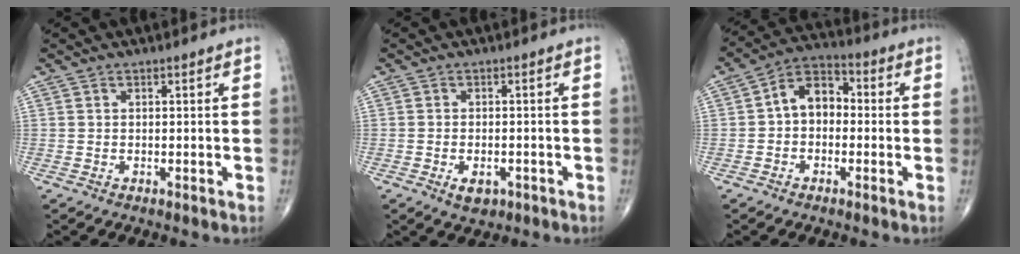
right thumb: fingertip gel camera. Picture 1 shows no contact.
{"total": 3.3, "force": [-1.5, 1.9, 2.2], "torque": [-0.030, 0.002, -0.020]}
{"total": 8.1, "force": [-0.2, 5.8, 5.7], "torque": [-0.067, 0.031, -0.020]}